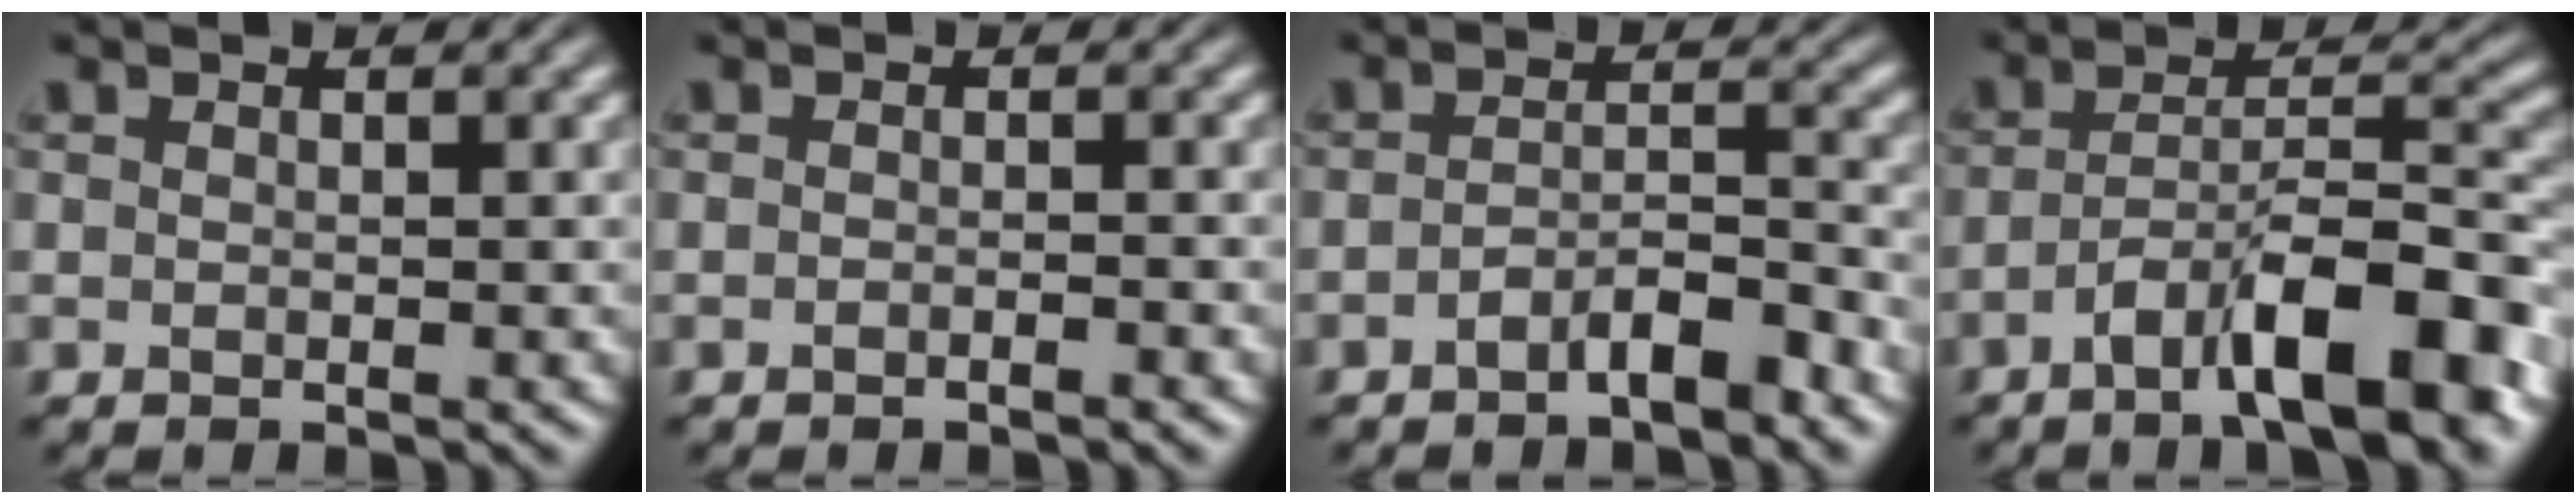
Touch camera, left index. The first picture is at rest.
{"total": 0.8, "force": [-0.6, 0.1, 0.5], "torque": [-0.009, 0.000, -0.012]}
{"total": 3.4, "force": [-2.4, 0.9, 2.2], "torque": [-0.039, 0.010, -0.045]}
{"total": 9.4, "force": [-5.1, 2.5, 7.4], "torque": [-0.117, 0.016, -0.086]}